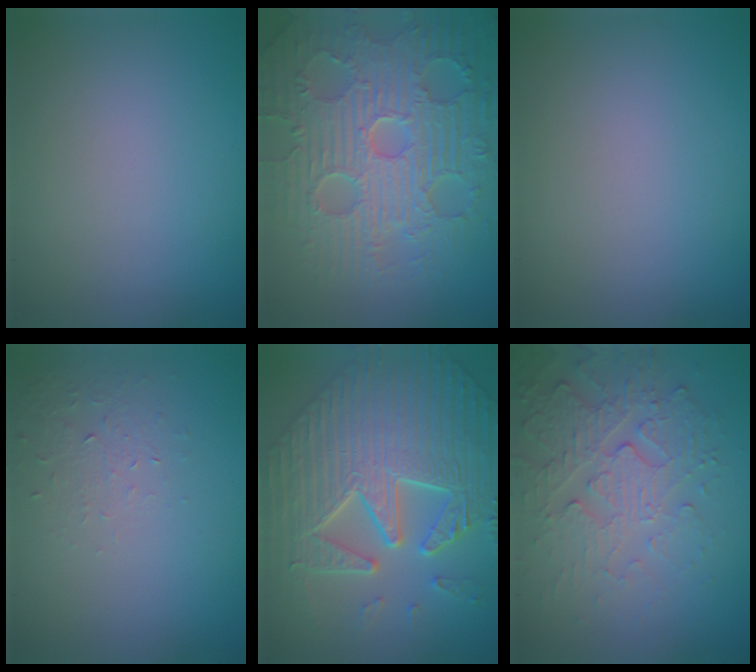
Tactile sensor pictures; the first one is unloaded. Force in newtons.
{"total": 9.2, "press": 6.8, "slide": 6.2}
{"total": 0.0}
{"total": 1.3, "press": 0.6, "slide": 1.2}
{"total": 8.7, "press": 7.2, "slide": 4.9}
{"total": 4.3, "press": 4.1, "slide": 1.3}